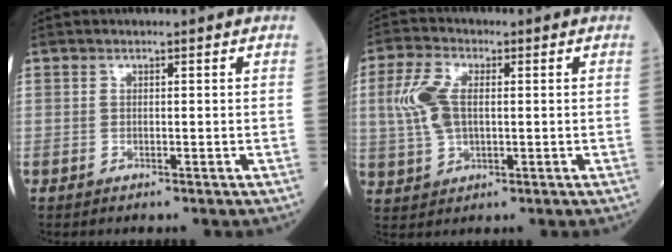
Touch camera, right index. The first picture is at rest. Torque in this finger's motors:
{"motor_torque": [0.19, 0.10, 0.15, 0.10]}